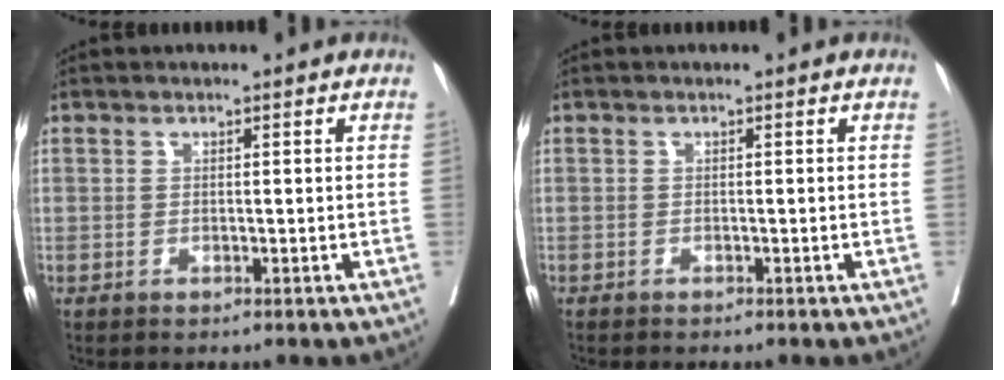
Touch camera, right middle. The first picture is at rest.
{"total": 1.2, "force": [-1.1, -0.1, 0.5], "torque": [-0.003, 0.000, -0.015]}